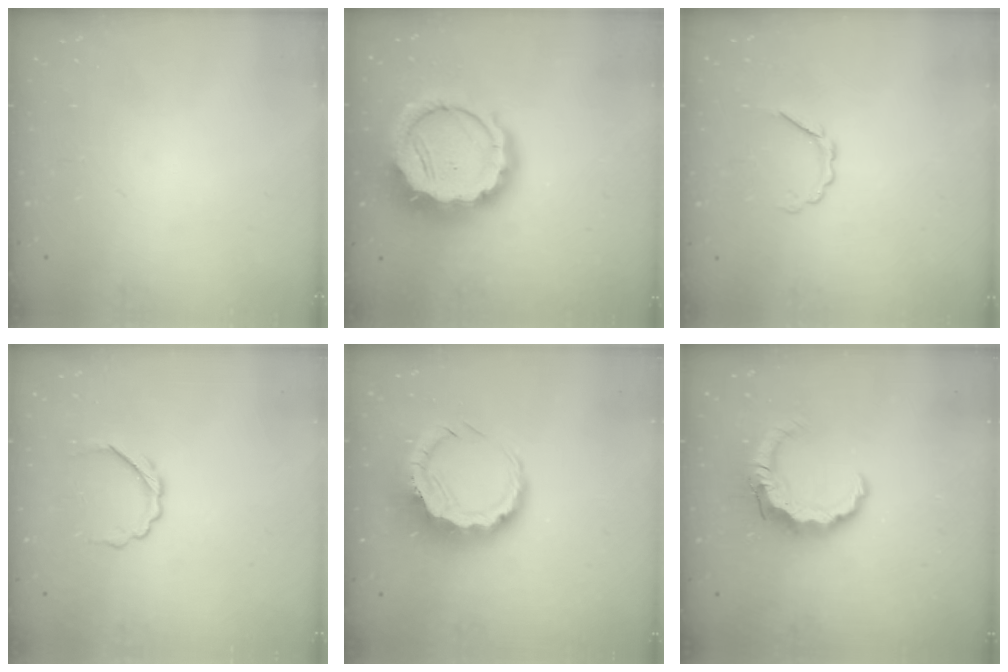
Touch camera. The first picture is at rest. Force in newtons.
{"total": 17.7, "press": 17.4, "slide": 3.4}
{"total": 3.1, "press": 3.0, "slide": 0.7}
{"total": 4.9, "press": 4.8, "slide": 1.1}
{"total": 10.7, "press": 10.5, "slide": 2.1}
{"total": 8.5, "press": 8.5, "slide": 0.9}